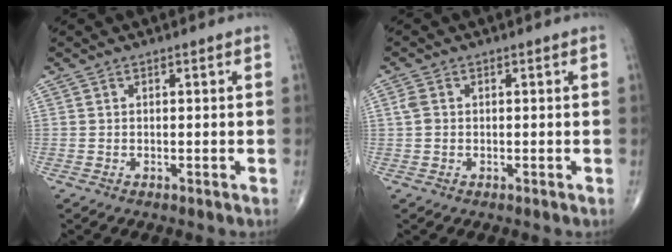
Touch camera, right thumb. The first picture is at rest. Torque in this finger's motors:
{"motor_torque": [-0.09, -0.07, 0.29, 0.36, 0.07]}